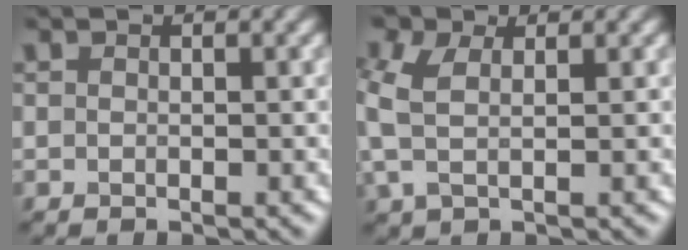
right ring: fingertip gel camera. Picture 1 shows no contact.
{"total": 4.2, "force": [0.9, 2.4, 3.4], "torque": [-0.097, 0.005, 0.010]}